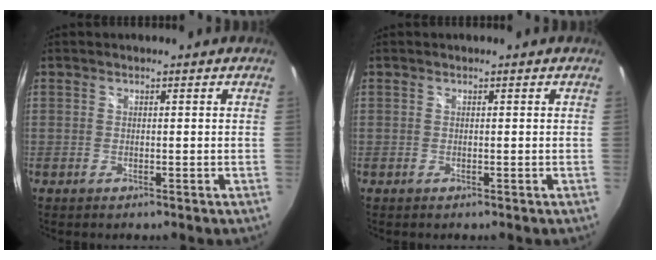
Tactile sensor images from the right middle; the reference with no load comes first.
{"total": 0.0}